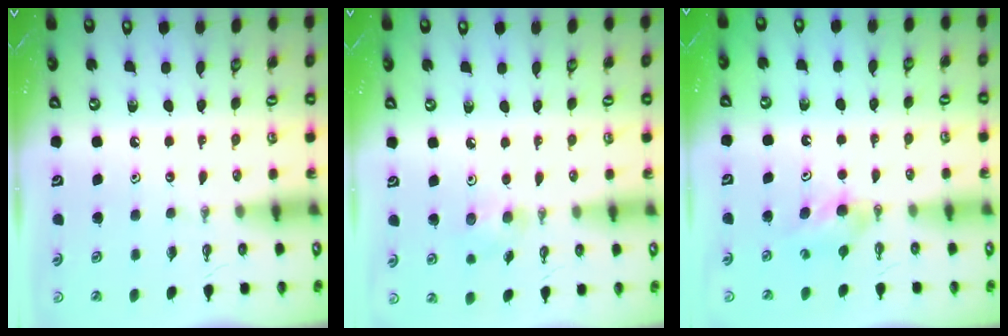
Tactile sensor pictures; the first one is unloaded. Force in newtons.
{"total": 5.2, "press": 5.0, "slide": 1.4}
{"total": 4.2, "press": 4.2, "slide": 0.7}